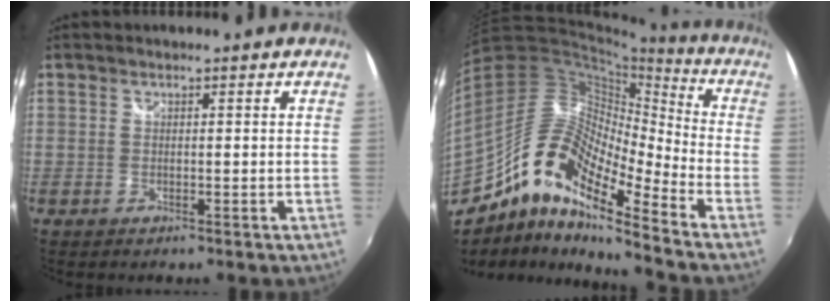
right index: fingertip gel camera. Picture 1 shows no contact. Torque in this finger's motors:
{"motor_torque": [0.51, -0.66, 0.72, 0.17]}